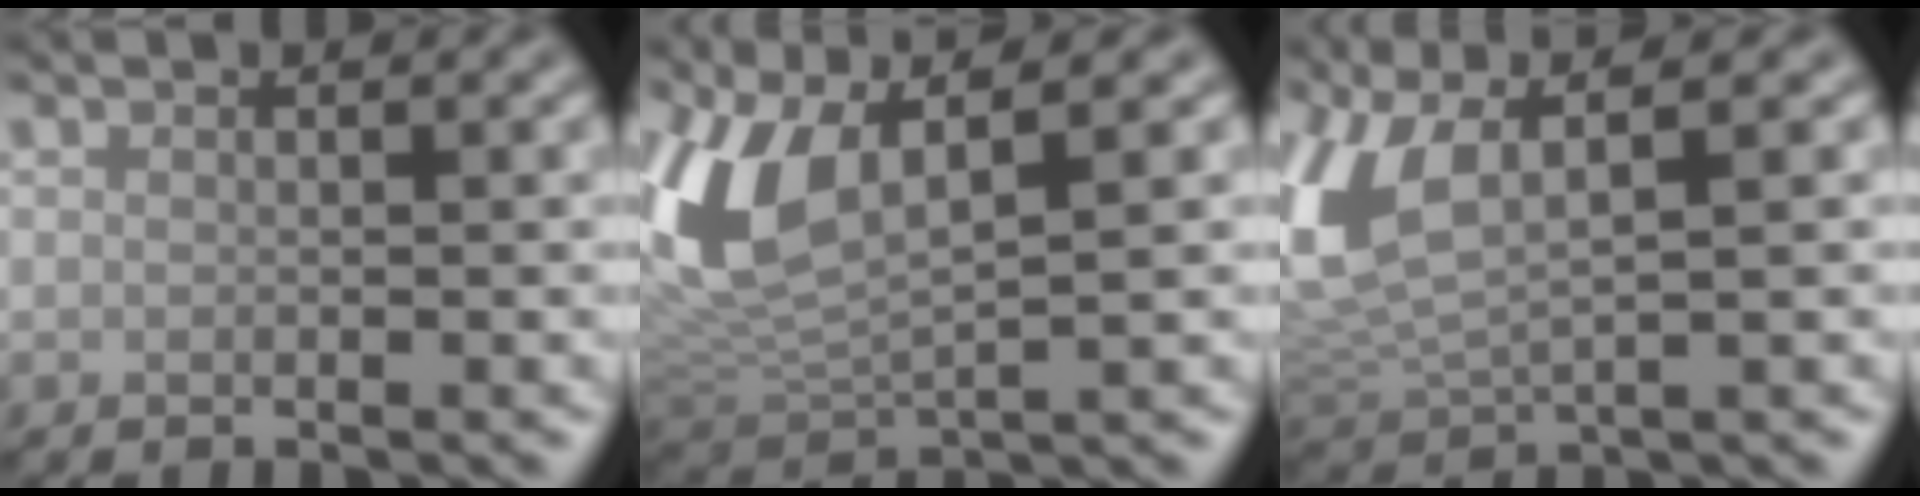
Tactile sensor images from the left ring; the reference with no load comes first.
{"total": 7.5, "force": [2.7, 3.0, 6.3], "torque": [-0.150, 0.002, 0.055]}
{"total": 6.4, "force": [2.7, 2.4, 5.3], "torque": [-0.132, 0.008, 0.055]}